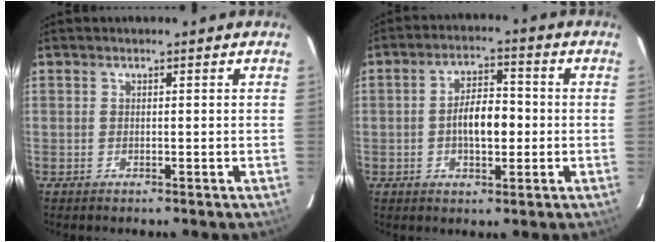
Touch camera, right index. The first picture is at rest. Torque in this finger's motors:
{"motor_torque": [1.33, -0.16, 0.64, 0.12]}